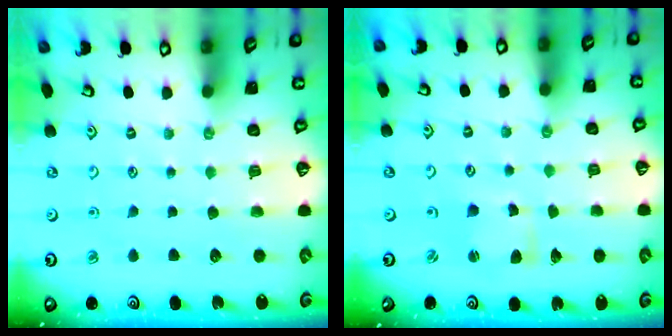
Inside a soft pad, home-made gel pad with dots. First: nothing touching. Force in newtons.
{"total": 4.2, "press": 4.2, "slide": 0.5}